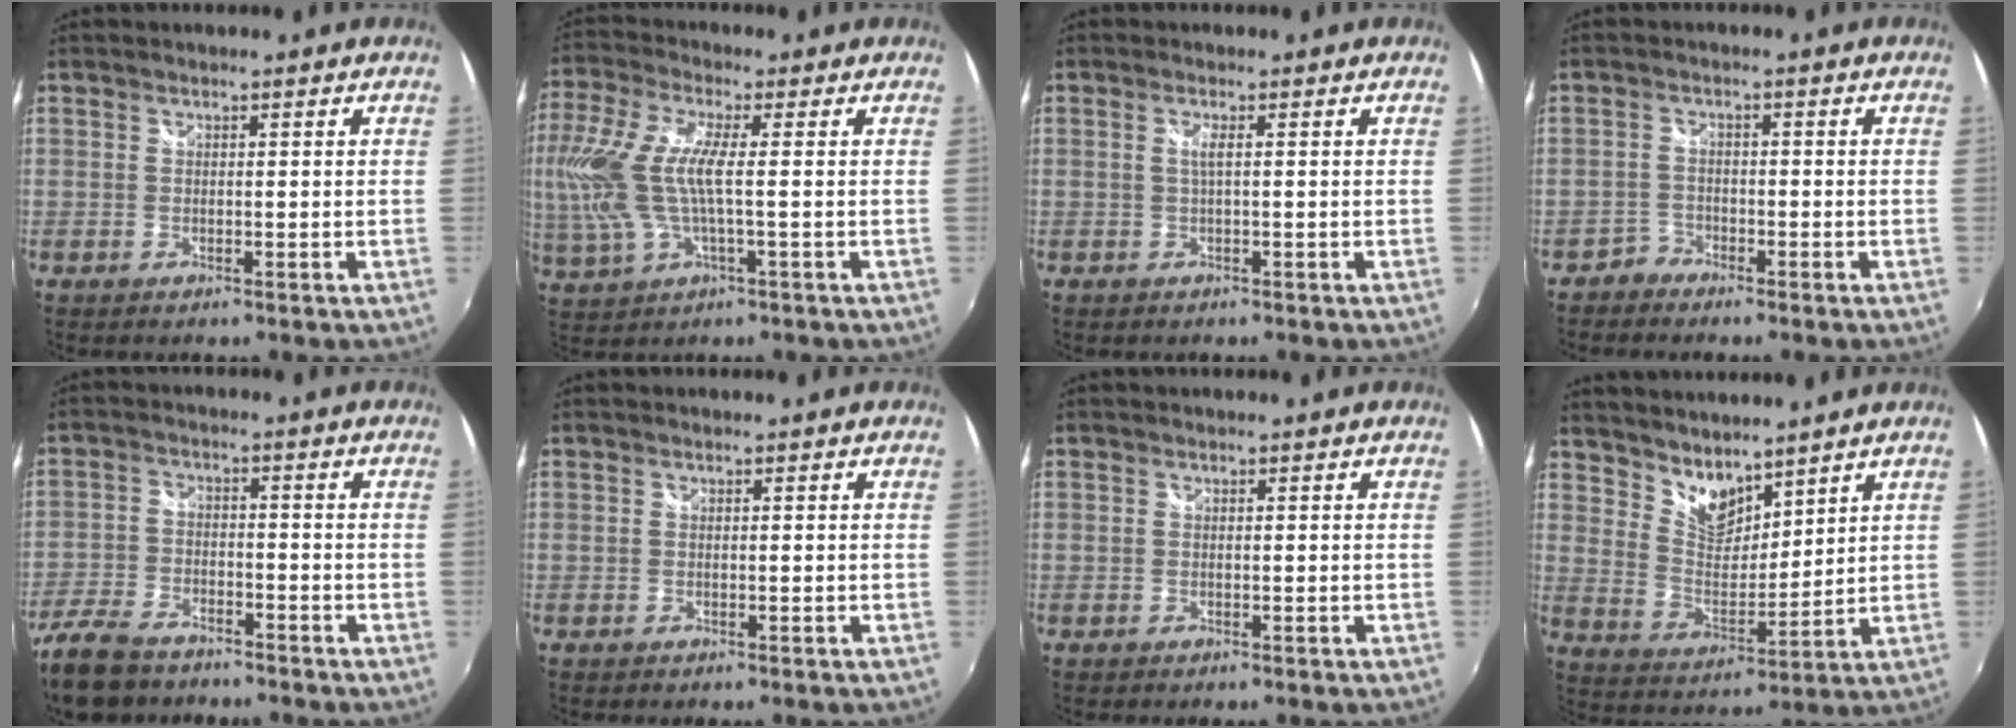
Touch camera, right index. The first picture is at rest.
{"total": 14.5, "force": [-0.2, 4.3, 13.9], "torque": [-0.284, -0.004, 0.000]}
{"total": 1.2, "force": [-0.2, -0.3, 1.1], "torque": [-0.020, 0.000, -0.006]}
{"total": 2.4, "force": [-2.1, 1.1, -0.6], "torque": [0.009, 0.007, -0.041]}
{"total": 11.6, "force": [-9.0, 5.2, 5.1], "torque": [-0.139, -0.018, -0.173]}
{"total": 0.0}
{"total": 0.0}
{"total": 9.0, "force": [7.7, 3.6, 3.1], "torque": [-0.051, 0.000, 0.149]}